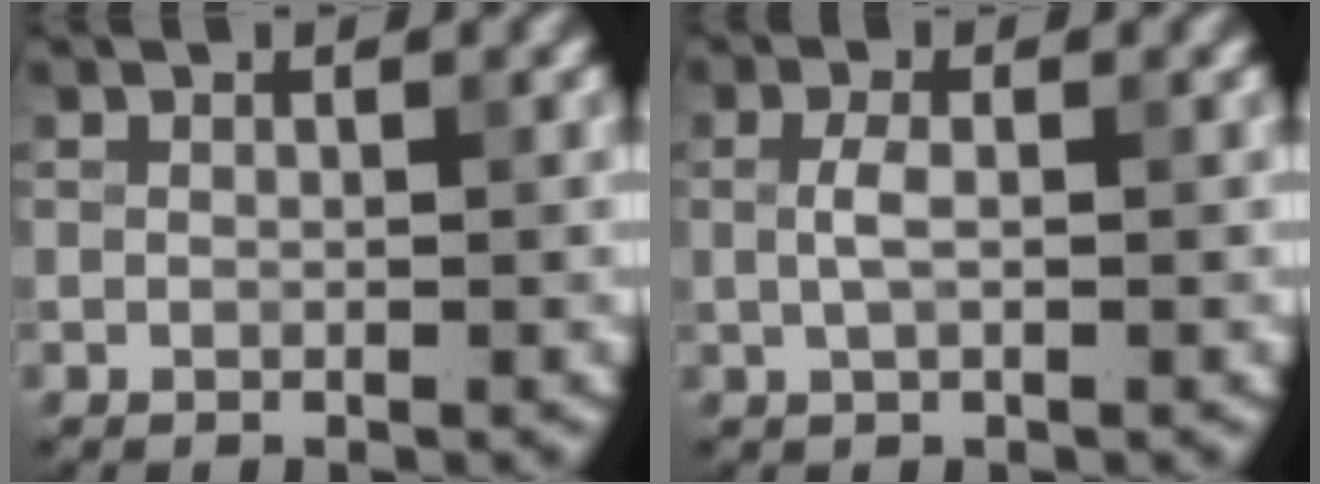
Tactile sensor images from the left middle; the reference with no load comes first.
{"total": 1.6, "force": [0.1, 0.6, 1.5], "torque": [-0.035, 0.002, 0.000]}